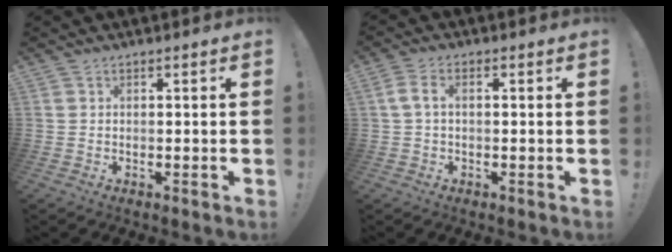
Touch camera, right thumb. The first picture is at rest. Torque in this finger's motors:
{"motor_torque": [0.12, -0.18, -0.15, 0.13, 0.06]}